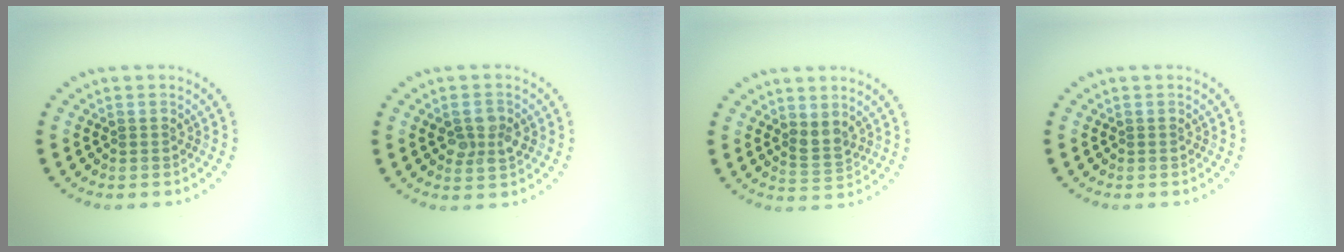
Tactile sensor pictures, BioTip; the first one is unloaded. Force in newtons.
{"total": 2.4, "press": 2.4, "slide": 0.0}
{"total": 1.8, "press": 1.5, "slide": 1.0}
{"total": 0.0}